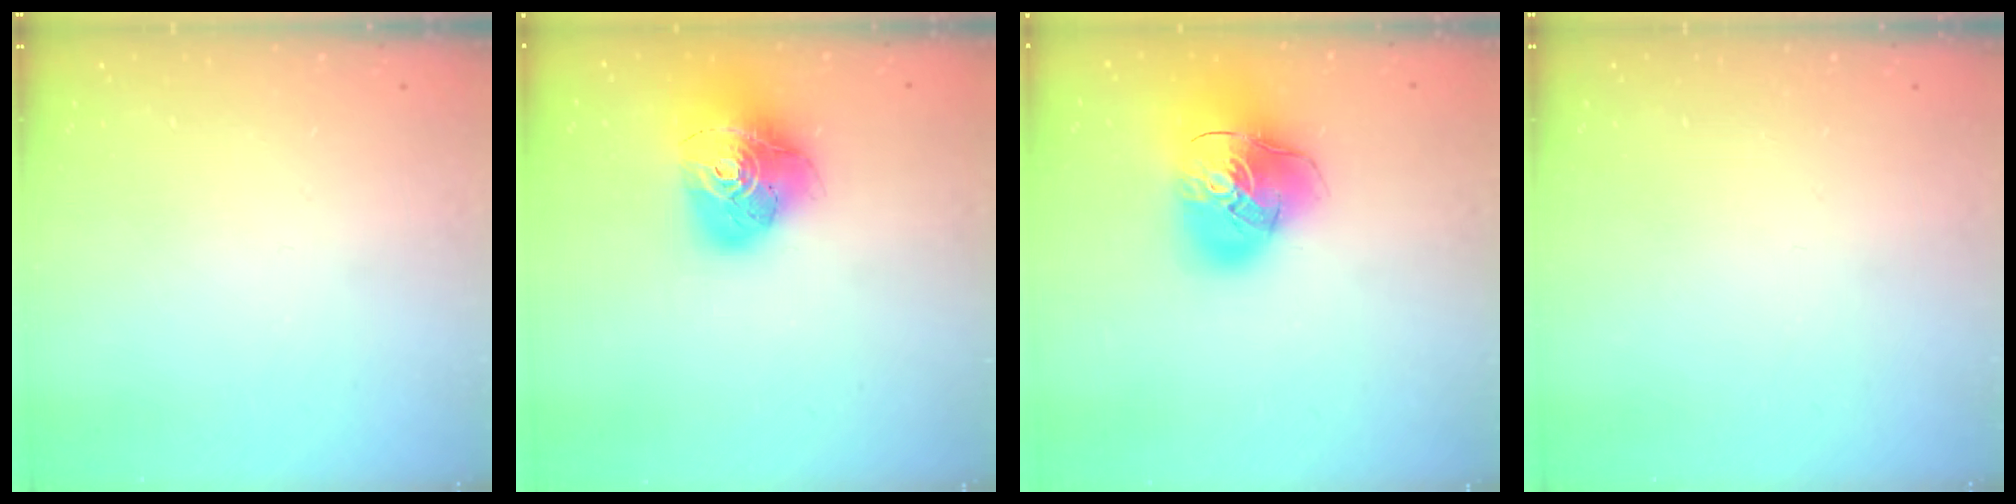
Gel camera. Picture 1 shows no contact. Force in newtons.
{"total": 18.0, "press": 17.9, "slide": 1.9}
{"total": 19.7, "press": 19.5, "slide": 2.7}
{"total": 0.0}